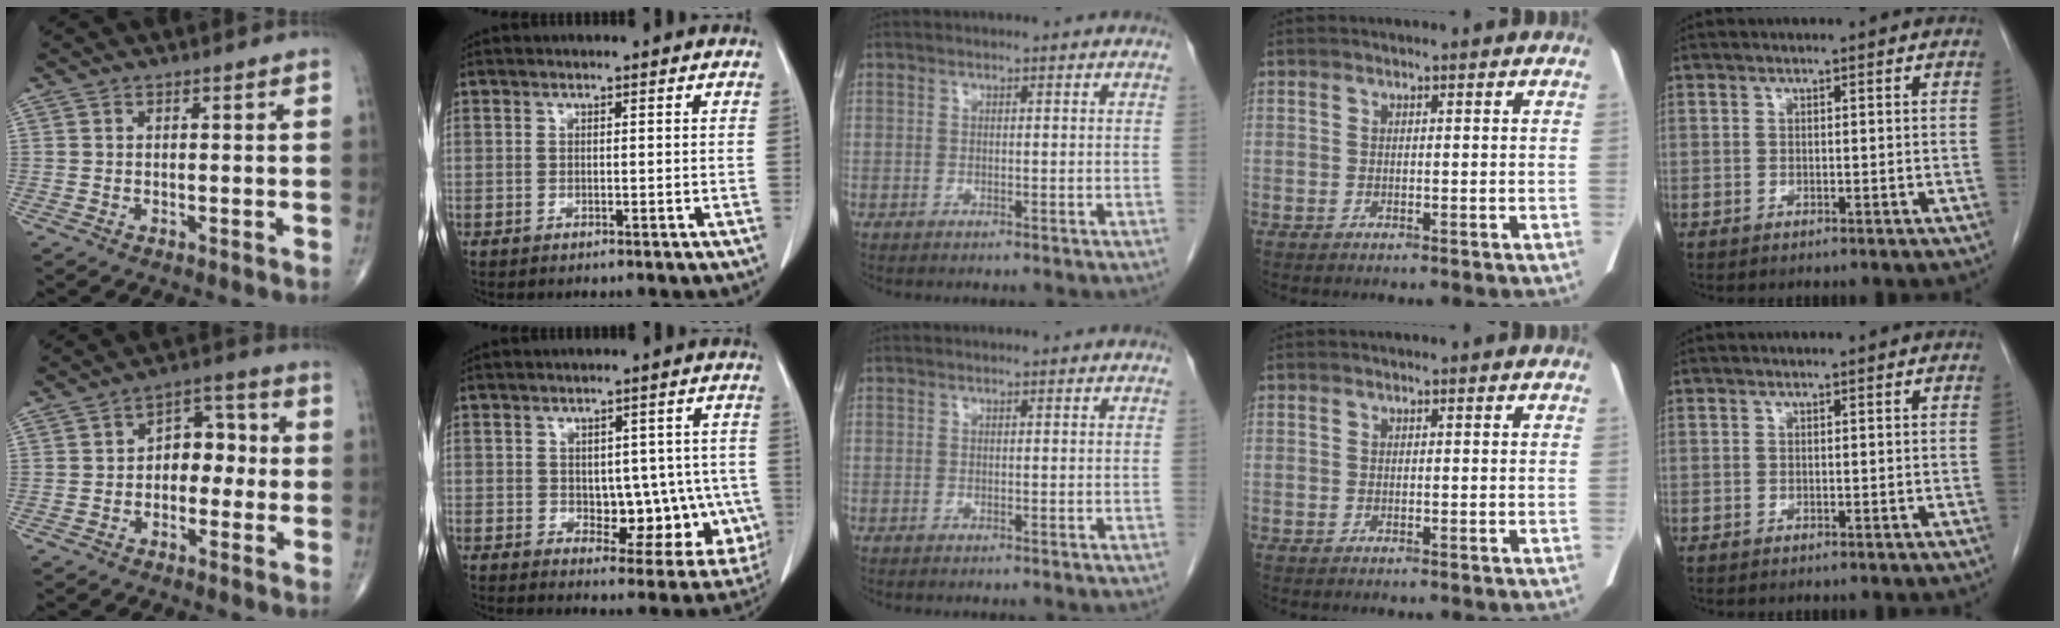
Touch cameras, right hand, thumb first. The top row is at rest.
{"thumb": {"total": 7.3, "force": [-0.7, 5.1, 5.2], "torque": [-0.038, 0.034, -0.023]}, "index": {"total": 10.6, "force": [-1.5, 6.2, 8.5], "torque": [-0.085, 0.015, -0.003]}}